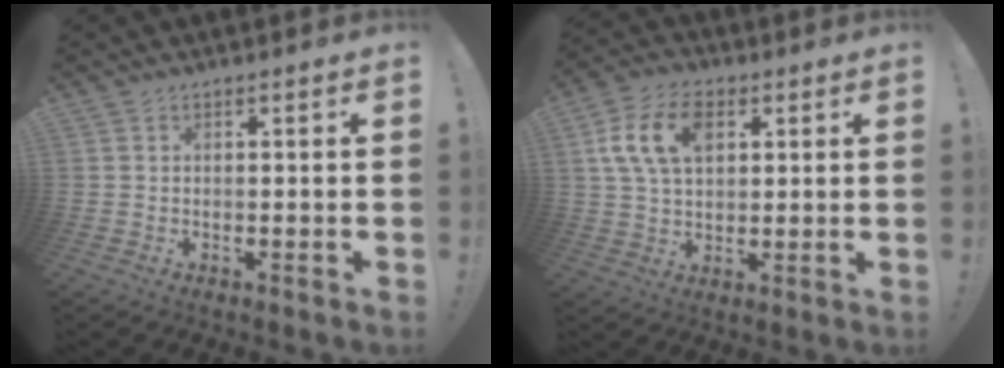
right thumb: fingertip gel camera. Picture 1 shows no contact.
{"total": 13.4, "force": [4.2, 8.9, 9.1], "torque": [-0.167, 0.006, 0.081]}